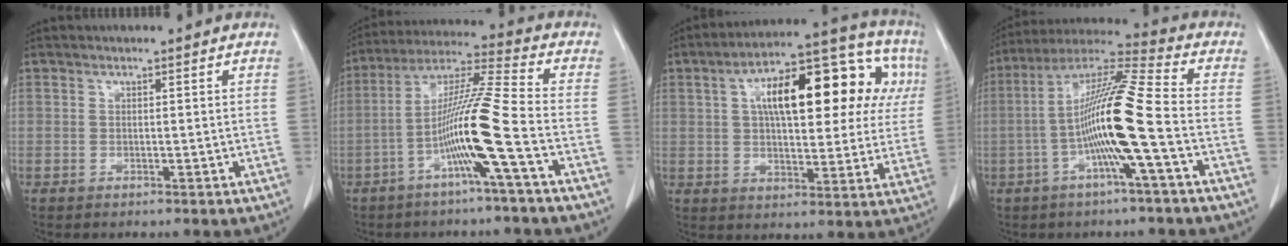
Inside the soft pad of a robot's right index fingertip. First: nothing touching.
{"total": 12.3, "force": [-4.4, -1.6, 11.4], "torque": [-0.215, 0.008, -0.088]}
{"total": 20.4, "force": [6.1, 7.9, 17.8], "torque": [-0.254, 0.056, 0.085]}
{"total": 14.1, "force": [-3.0, -0.6, 13.7], "torque": [-0.256, 0.012, -0.067]}